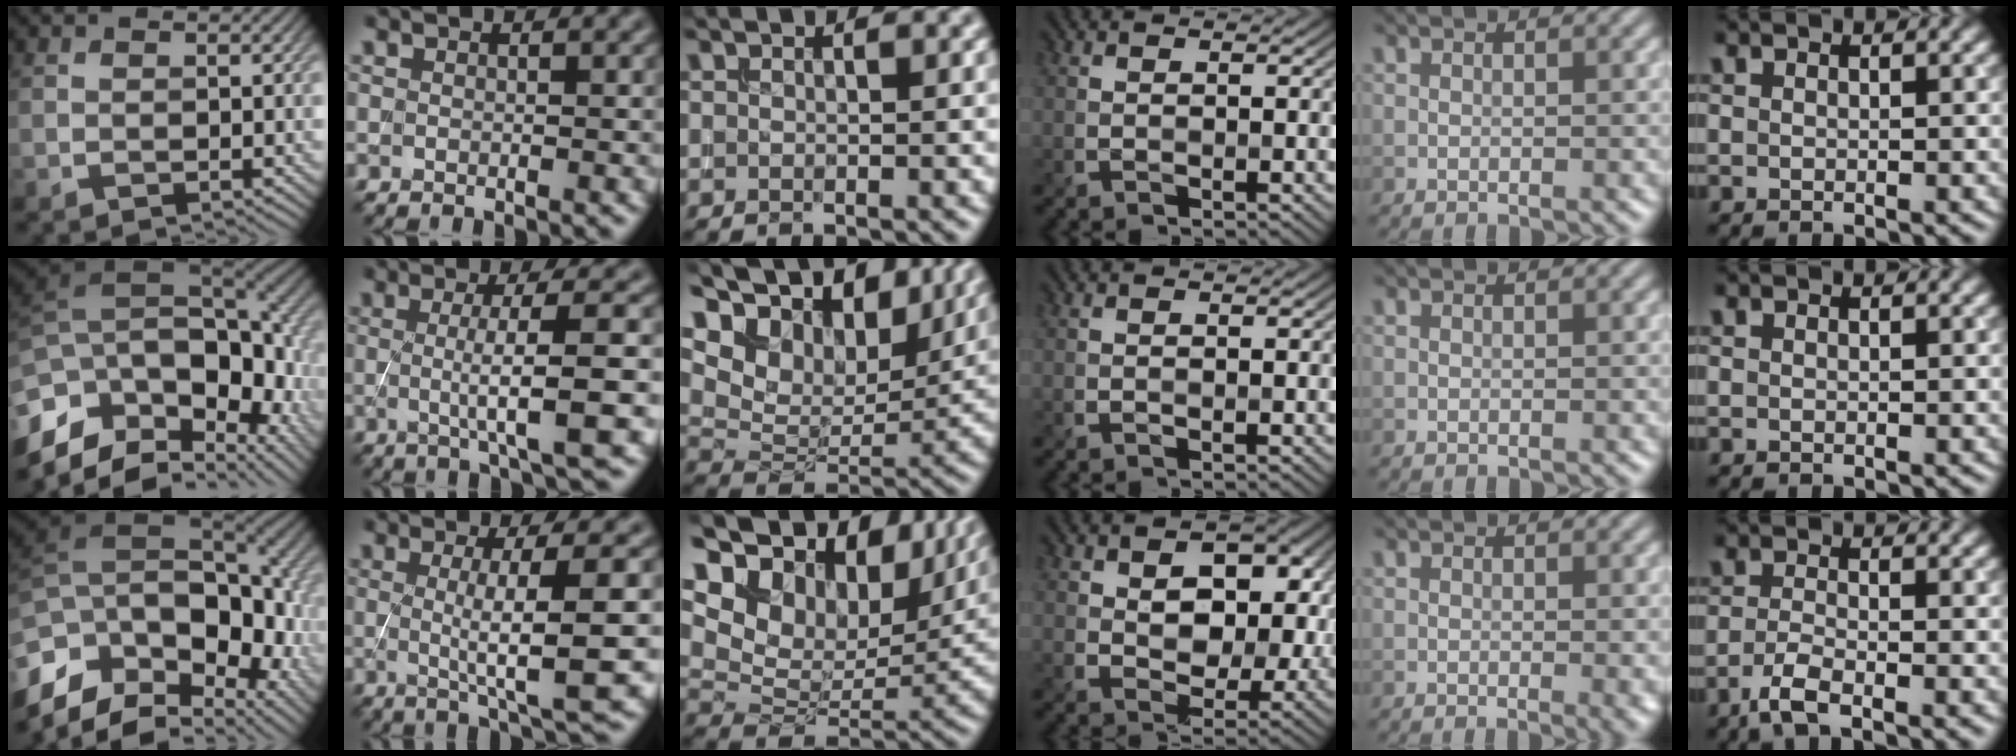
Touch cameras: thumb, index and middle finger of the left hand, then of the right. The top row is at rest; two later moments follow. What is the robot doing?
{"motion": "extract", "object": "backpack"}